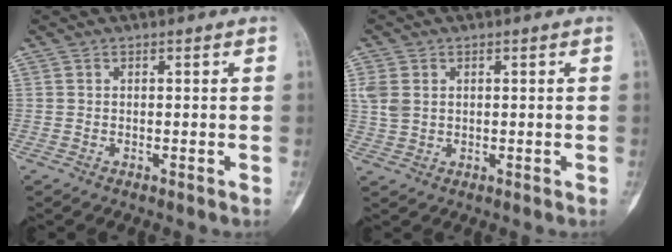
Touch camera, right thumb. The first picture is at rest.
{"total": 4.1, "force": [1.0, 3.0, 2.6], "torque": [-0.054, 0.001, 0.024]}